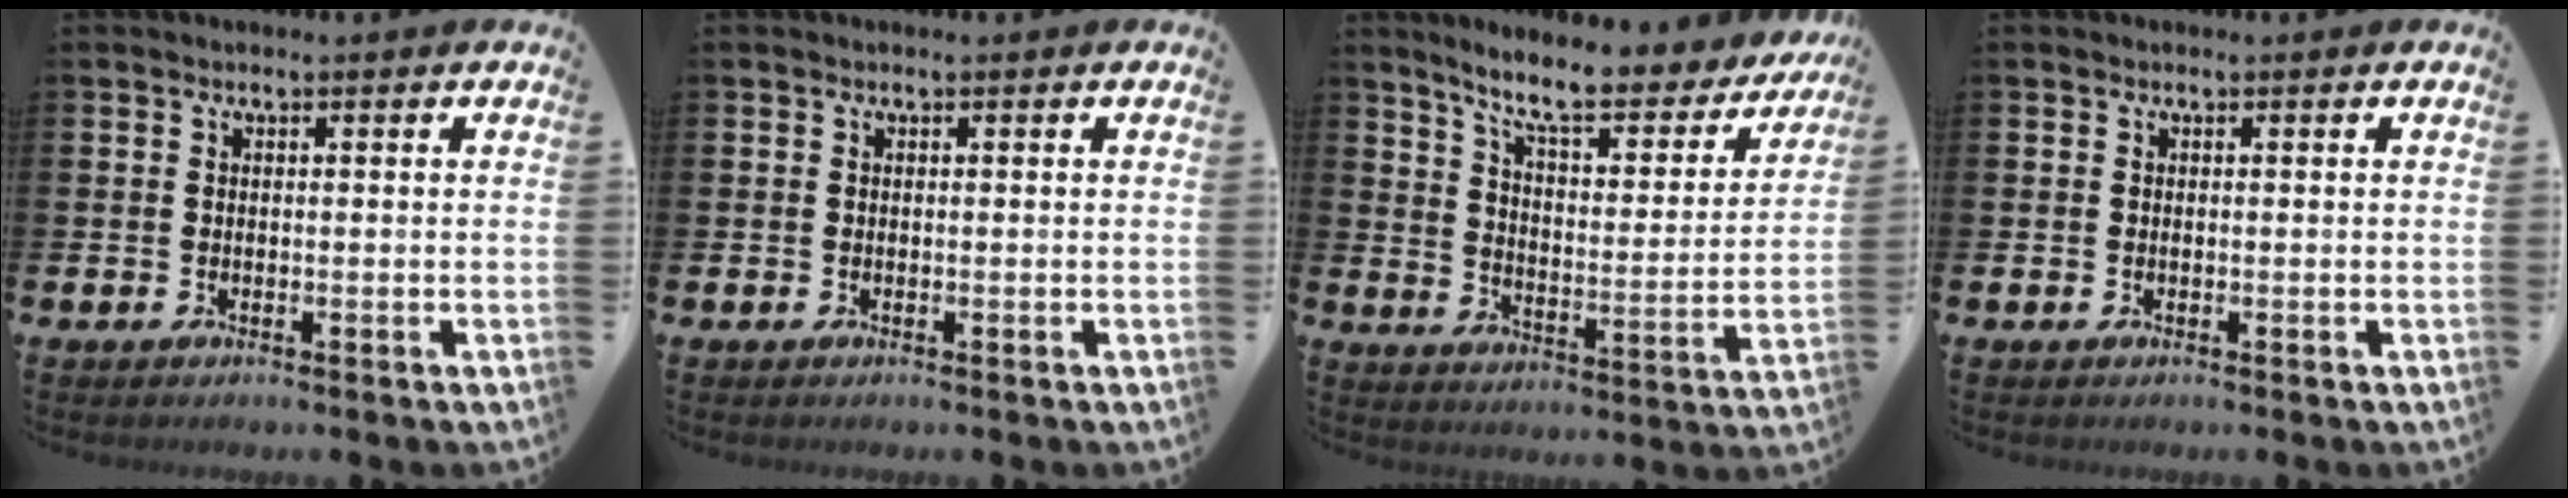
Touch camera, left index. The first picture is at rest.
{"total": 0.0}
{"total": 8.5, "force": [7.5, 1.6, 3.7], "torque": [-0.095, -0.055, 0.123]}
{"total": 0.0}